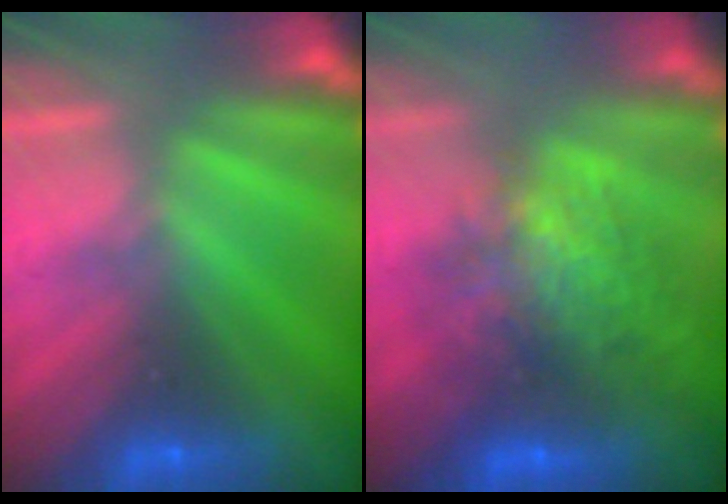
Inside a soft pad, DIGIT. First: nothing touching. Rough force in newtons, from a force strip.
{"total": 7.0}